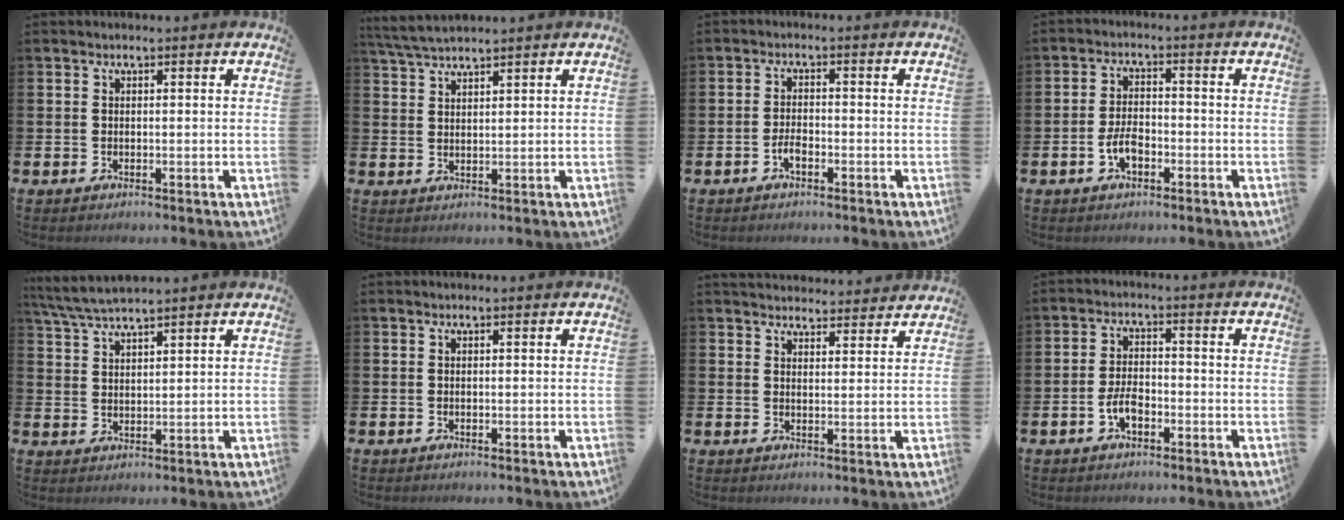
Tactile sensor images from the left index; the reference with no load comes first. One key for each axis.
{"total": 3.6, "fx": 3.4, "fy": 0.2, "fz": 1.0, "tx": -0.034, "ty": -0.009, "tz": 0.065}
{"total": 2.0, "fx": -1.1, "fy": 0.9, "fz": 1.5, "tx": -0.032, "ty": 0.005, "tz": -0.020}
{"total": 3.7, "fx": -1.5, "fy": 1.9, "fz": 2.8, "tx": -0.051, "ty": 0.002, "tz": -0.031}
{"total": 5.1, "fx": 4.8, "fy": 0.2, "fz": 1.8, "tx": -0.053, "ty": -0.018, "tz": 0.088}
{"total": 0.0}
{"total": 4.0, "fx": 3.9, "fy": 0.7, "fz": 0.1, "tx": 0.001, "ty": -0.024, "tz": 0.070}
{"total": 3.6, "fx": -1.6, "fy": 1.8, "fz": 2.7, "tx": -0.049, "ty": 0.001, "tz": -0.032}